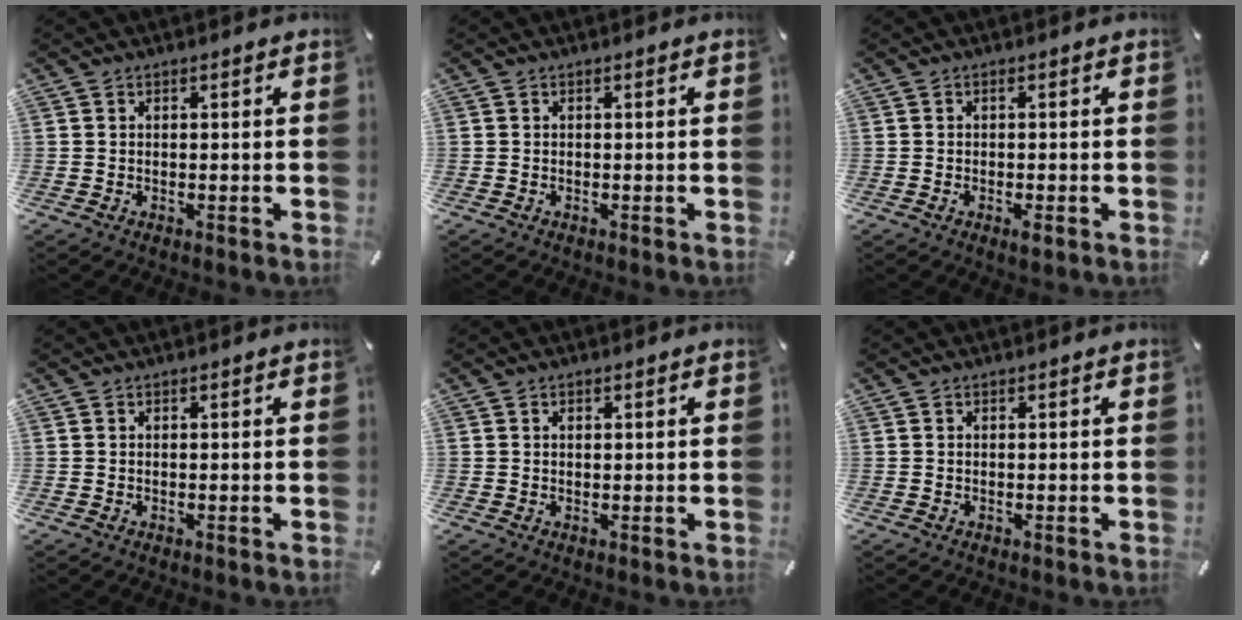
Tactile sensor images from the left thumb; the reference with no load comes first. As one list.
[{"total": 0.0}, {"total": 1.9, "force": [-0.5, 0.6, 1.7], "torque": [-0.036, -0.001, -0.012]}, {"total": 0.0}, {"total": 0.9, "force": [0.3, 0.6, 0.5], "torque": [-0.003, 0.001, 0.003]}, {"total": 0.0}]